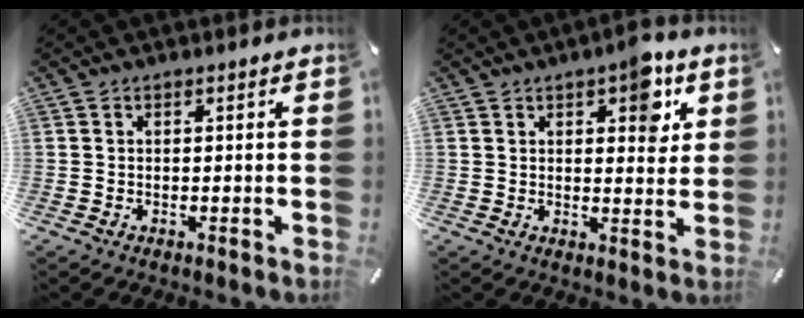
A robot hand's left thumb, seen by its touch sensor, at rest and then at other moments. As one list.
[{"total": 8.3, "force": [4.0, 3.9, 6.1], "torque": [-0.063, -0.023, 0.060]}]